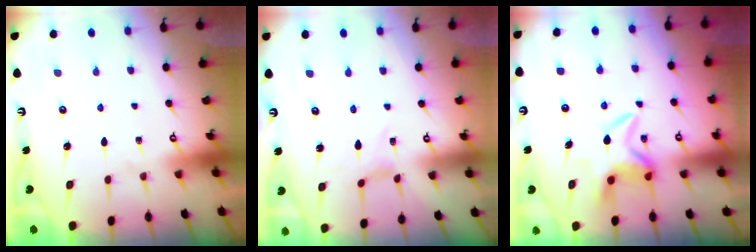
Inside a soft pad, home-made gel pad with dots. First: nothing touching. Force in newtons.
{"total": 0.0}
{"total": 6.0, "press": 6.0, "slide": 0.4}